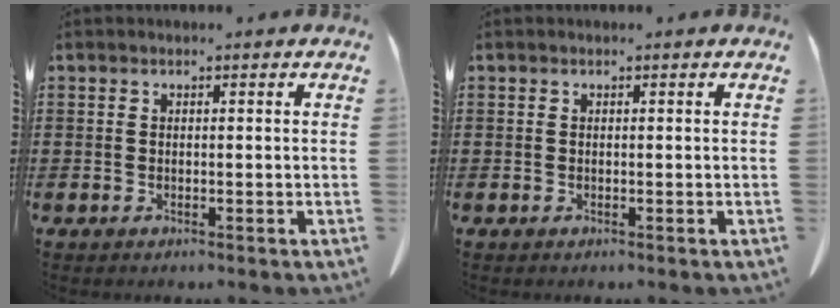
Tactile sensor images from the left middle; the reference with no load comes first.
{"total": 0.0}